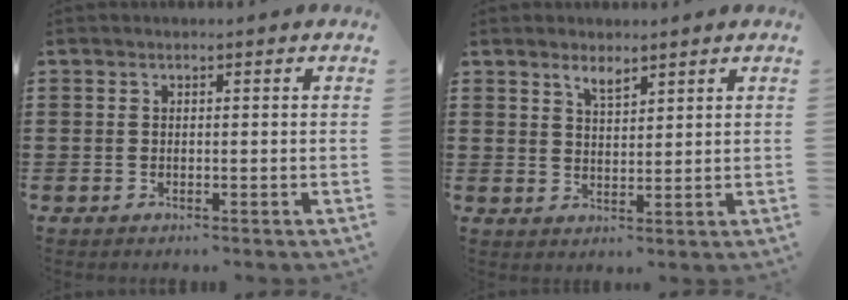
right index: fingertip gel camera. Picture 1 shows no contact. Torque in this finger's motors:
{"motor_torque": [0.01, 0.00, 0.06, 0.05]}